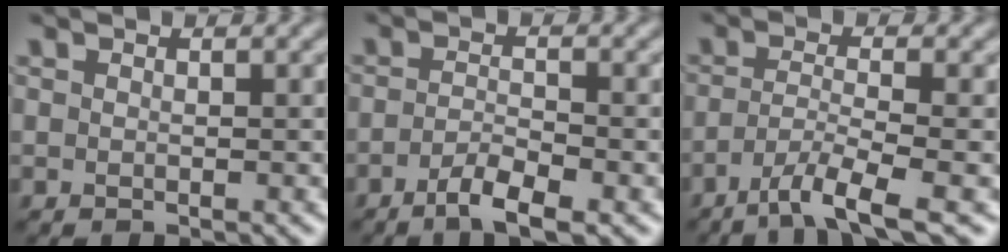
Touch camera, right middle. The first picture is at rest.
{"total": 3.1, "force": [-1.8, 0.7, 2.4], "torque": [-0.047, 0.000, -0.037]}
{"total": 4.7, "force": [-2.8, 0.7, 3.6], "torque": [-0.064, -0.006, -0.061]}